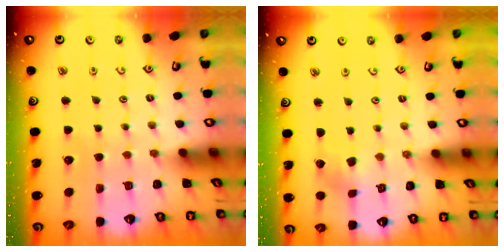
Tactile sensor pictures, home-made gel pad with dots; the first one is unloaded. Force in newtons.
{"total": 1.1, "press": 1.1, "slide": 0.2}